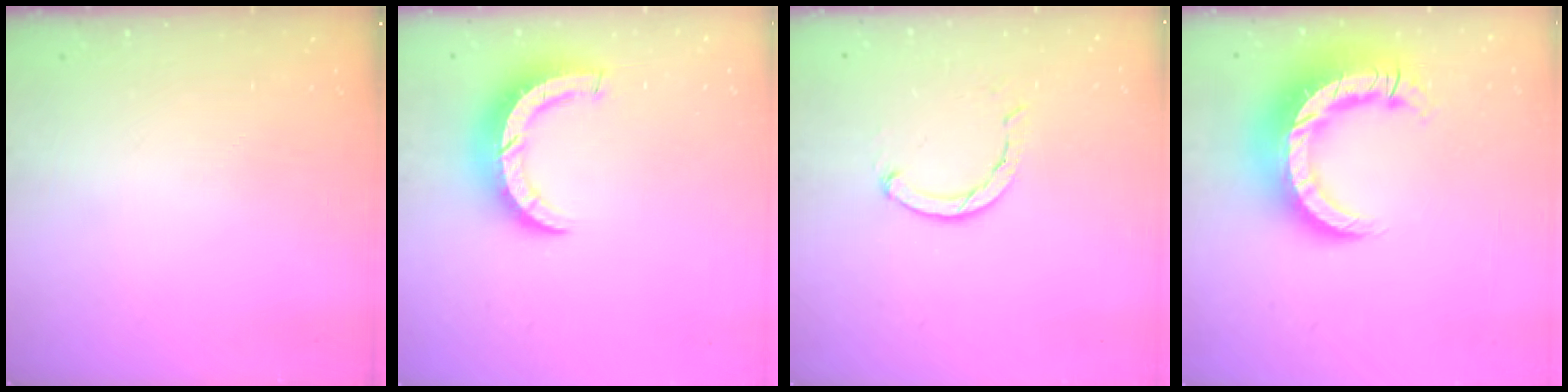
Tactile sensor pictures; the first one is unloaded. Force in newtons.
{"total": 8.0, "press": 7.9, "slide": 0.9}
{"total": 2.4, "press": 2.3, "slide": 0.4}
{"total": 15.7, "press": 15.6, "slide": 1.7}